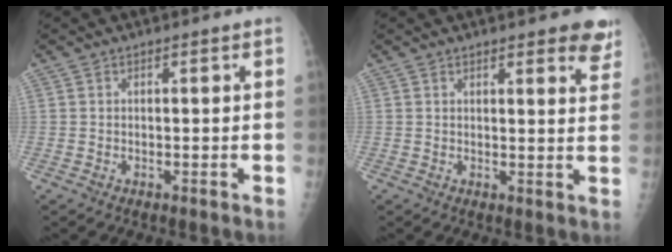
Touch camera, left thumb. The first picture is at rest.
{"total": 6.7, "force": [4.9, 2.1, 4.1], "torque": [-0.022, -0.022, 0.048]}